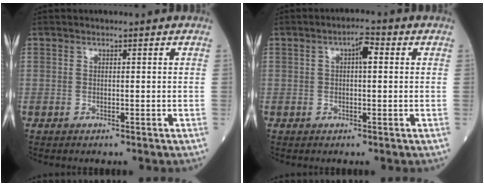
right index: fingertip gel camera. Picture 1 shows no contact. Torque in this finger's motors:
{"motor_torque": [0.37, 0.07, 0.03, 0.02]}